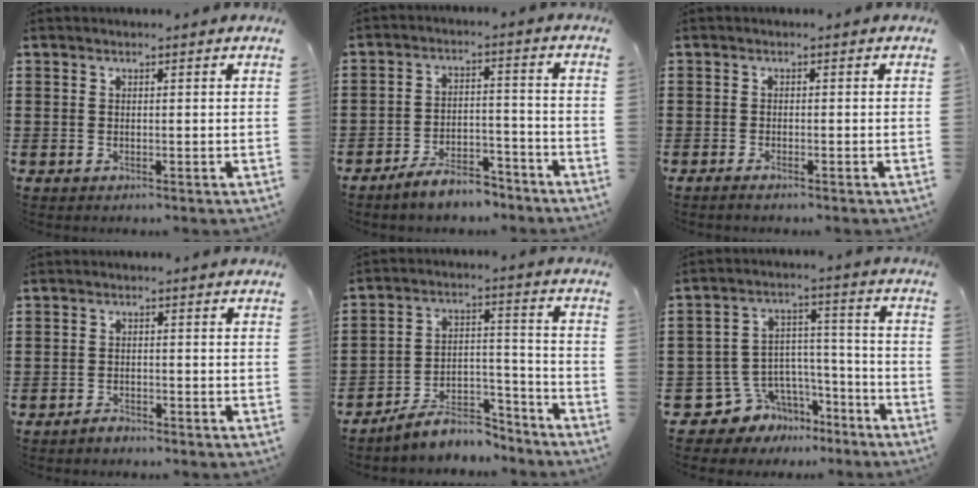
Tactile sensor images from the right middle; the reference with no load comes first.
{"total": 6.0, "force": [-5.6, 1.2, 1.8], "torque": [-0.033, 0.008, -0.107]}
{"total": 0.8, "force": [-0.6, 0.0, 0.5], "torque": [-0.011, -0.006, -0.009]}
{"total": 1.7, "force": [-1.6, 0.5, 0.2], "torque": [-0.009, 0.003, -0.034]}
{"total": 8.0, "force": [-7.1, 2.8, 2.3], "torque": [-0.041, 0.021, -0.136]}
{"total": 6.4, "force": [-4.3, 4.7, 0.6], "torque": [-0.038, 0.006, -0.082]}